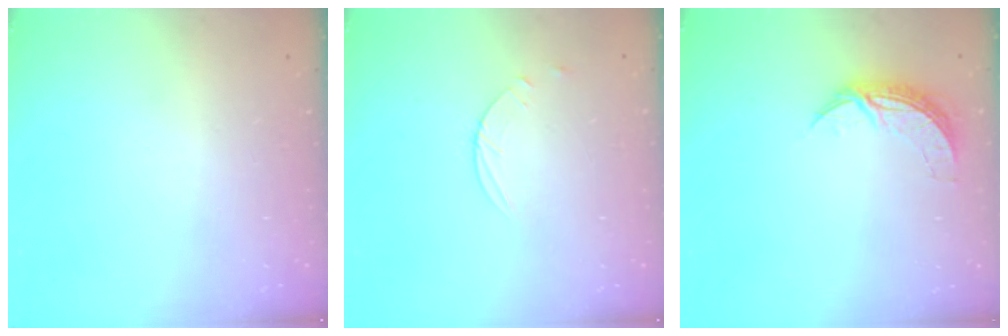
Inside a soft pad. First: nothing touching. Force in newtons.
{"total": 3.5, "press": 3.5, "slide": 0.4}
{"total": 7.4, "press": 7.4, "slide": 0.5}